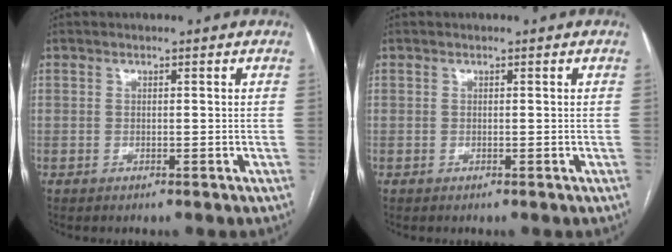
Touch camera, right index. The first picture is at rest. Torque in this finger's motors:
{"motor_torque": [0.01, 0.00, 0.03, 0.01]}